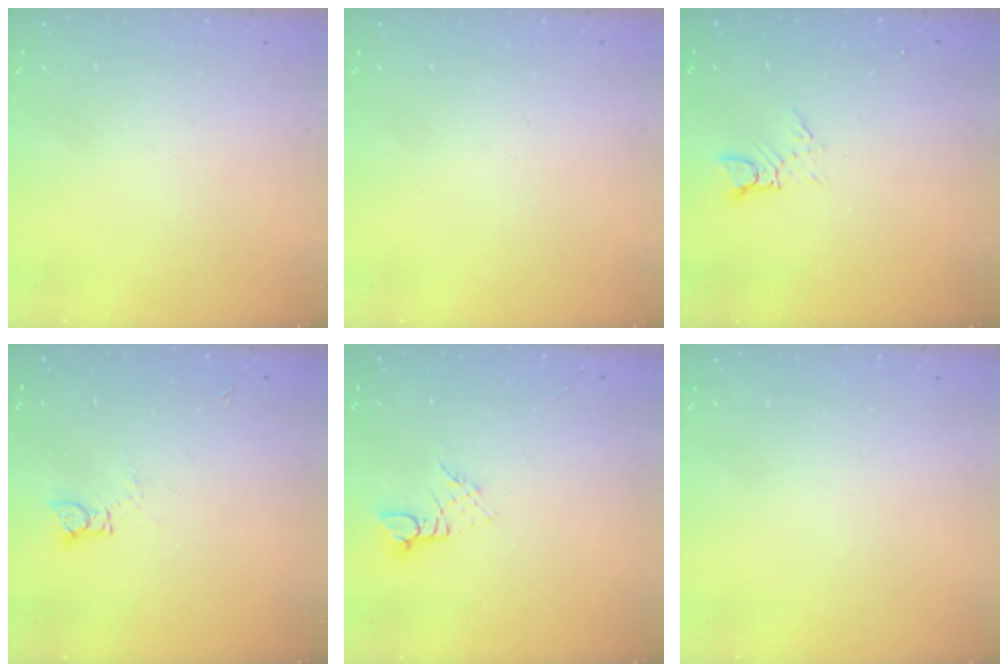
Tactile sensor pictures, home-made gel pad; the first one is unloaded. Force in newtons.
{"total": 0.0}
{"total": 3.1, "press": 3.1, "slide": 0.2}
{"total": 3.6, "press": 3.5, "slide": 0.2}
{"total": 2.8, "press": 2.8, "slide": 0.3}
{"total": 0.0}